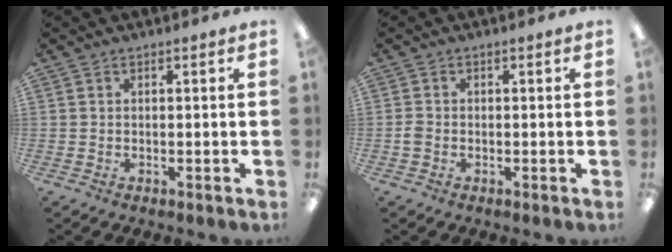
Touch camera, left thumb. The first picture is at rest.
{"total": 1.6, "force": [-0.5, 1.2, 0.9], "torque": [-0.017, 0.004, -0.009]}